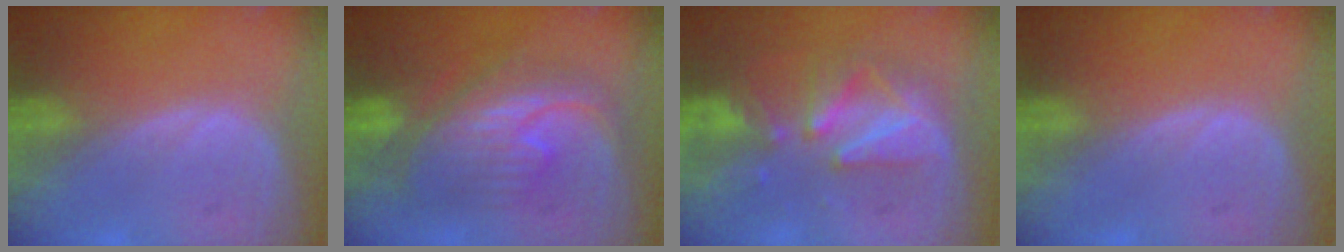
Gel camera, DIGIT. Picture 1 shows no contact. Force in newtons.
{"total": 8.3, "press": 8.3, "slide": 0.2}
{"total": 8.6, "press": 8.1, "slide": 2.7}
{"total": 0.0}